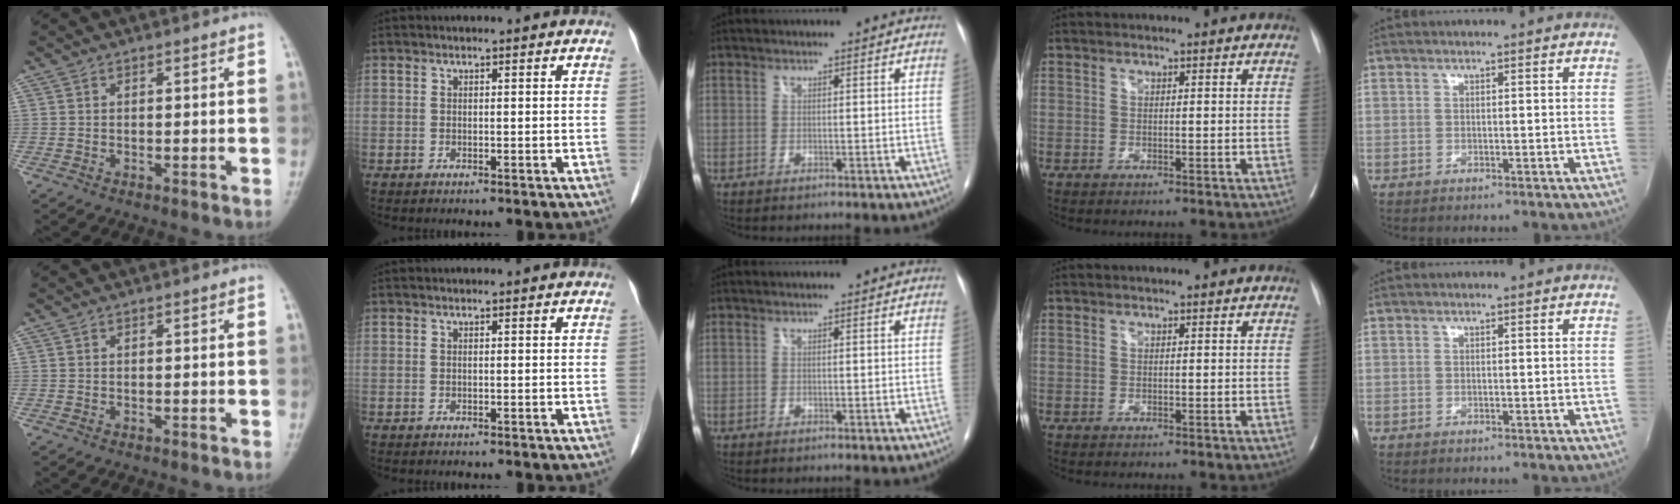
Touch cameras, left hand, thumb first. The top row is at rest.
{}